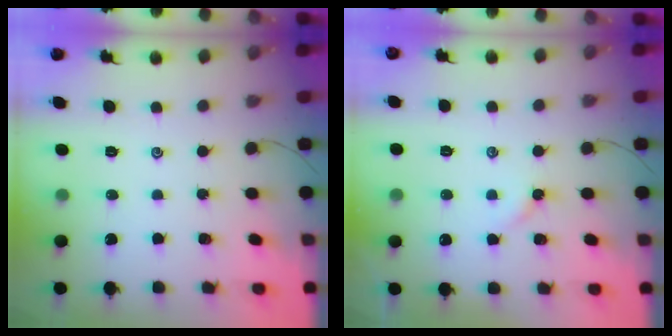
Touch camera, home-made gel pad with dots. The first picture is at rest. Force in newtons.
{"total": 3.0, "press": 3.0, "slide": 0.5}